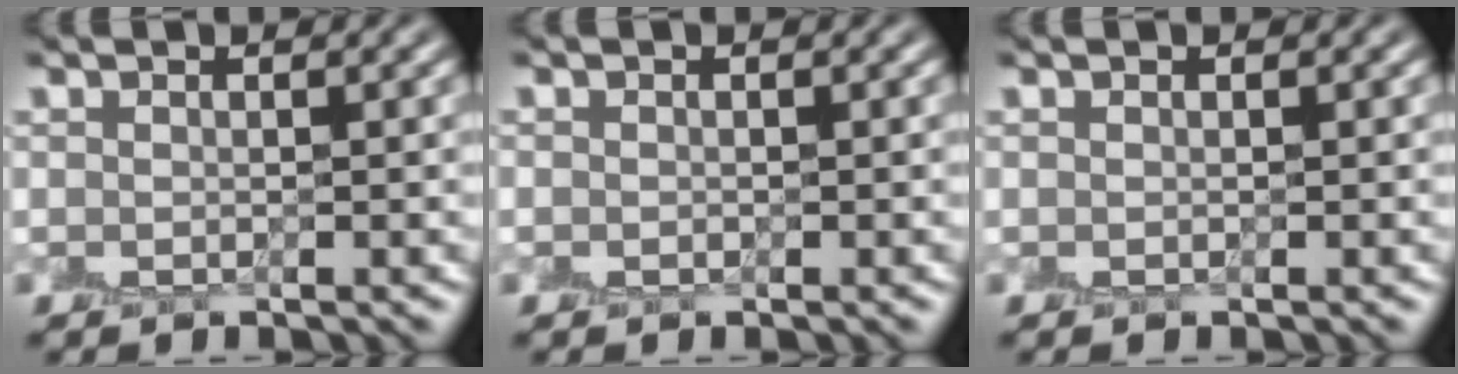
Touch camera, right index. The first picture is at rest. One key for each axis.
{"total": 0.0}
{"total": 0.0}